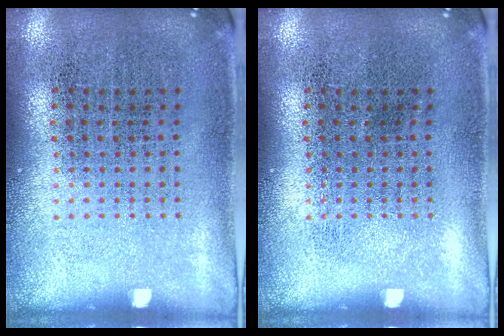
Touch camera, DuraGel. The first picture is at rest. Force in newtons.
{"total": 0.0}